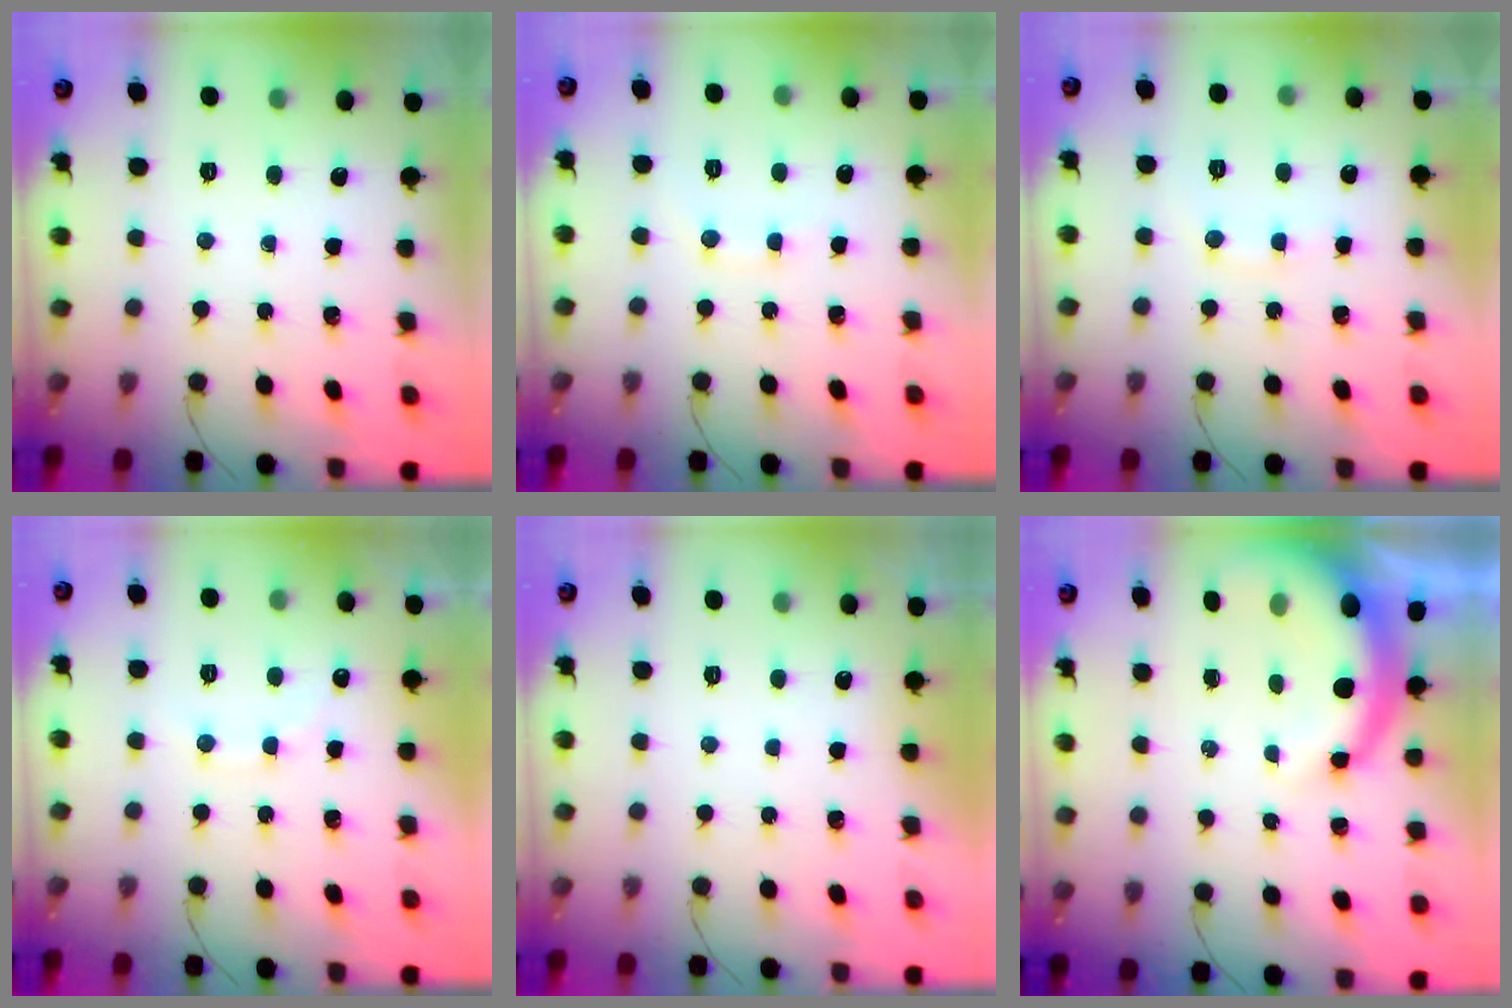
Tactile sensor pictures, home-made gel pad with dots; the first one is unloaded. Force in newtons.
{"total": 6.4, "press": 6.3, "slide": 1.2}
{"total": 6.7, "press": 6.6, "slide": 1.3}
{"total": 7.9, "press": 7.7, "slide": 1.7}
{"total": 2.8, "press": 2.8, "slide": 0.1}
{"total": 9.2, "press": 9.2, "slide": 1.2}